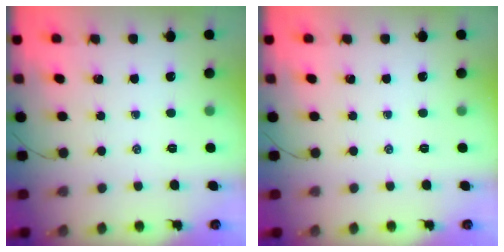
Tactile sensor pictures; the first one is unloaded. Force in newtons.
{"total": 0.0}